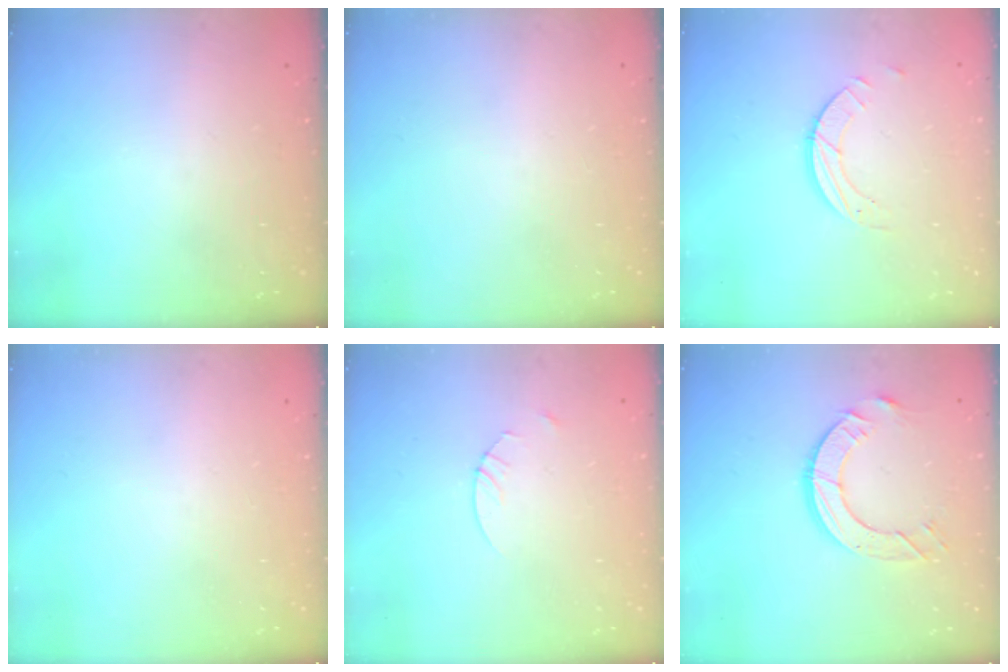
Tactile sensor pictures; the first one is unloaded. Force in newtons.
{"total": 0.0}
{"total": 3.9, "press": 3.9, "slide": 0.1}
{"total": 0.0}
{"total": 1.4, "press": 1.4, "slide": 0.2}
{"total": 9.5, "press": 9.5, "slide": 1.0}